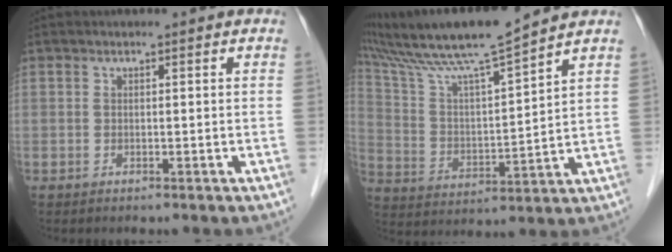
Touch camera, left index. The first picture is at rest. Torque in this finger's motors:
{"motor_torque": [0.60, -0.57, 0.53, 0.18]}